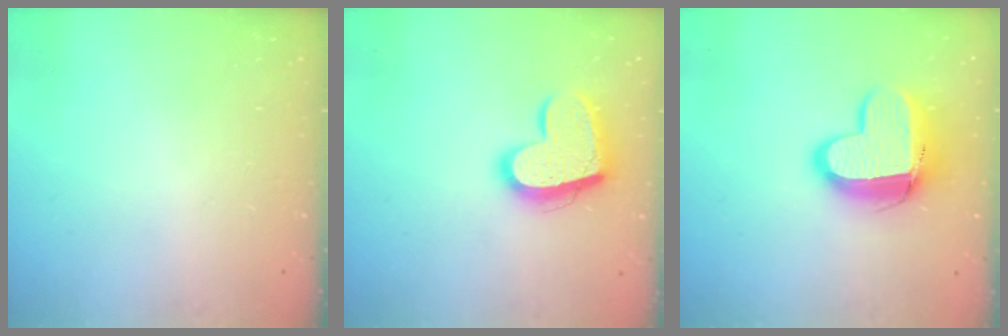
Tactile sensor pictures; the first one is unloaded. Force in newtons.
{"total": 15.9, "press": 15.9, "slide": 0.9}
{"total": 15.6, "press": 15.5, "slide": 1.5}